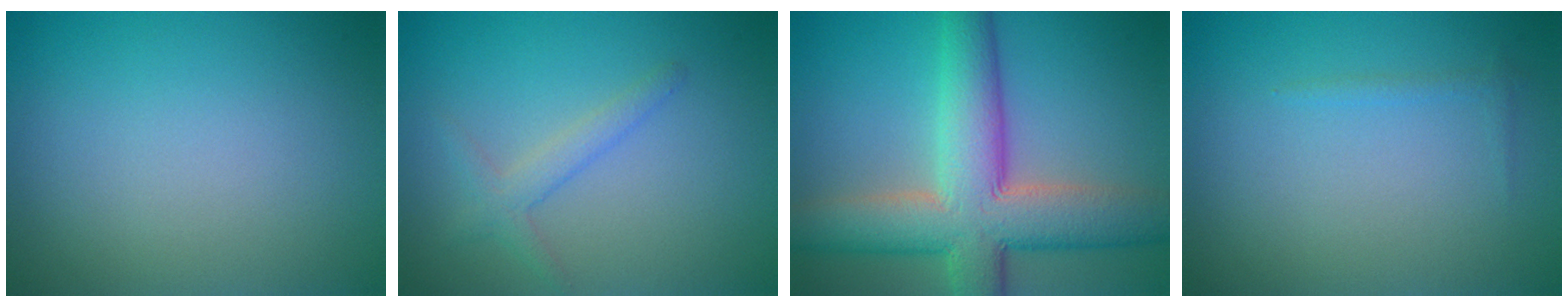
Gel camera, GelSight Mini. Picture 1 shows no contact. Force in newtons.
{"total": 1.9, "press": 1.9, "slide": 0.1}
{"total": 9.9, "press": 9.9, "slide": 0.5}
{"total": 0.6, "press": 0.6, "slide": 0.1}